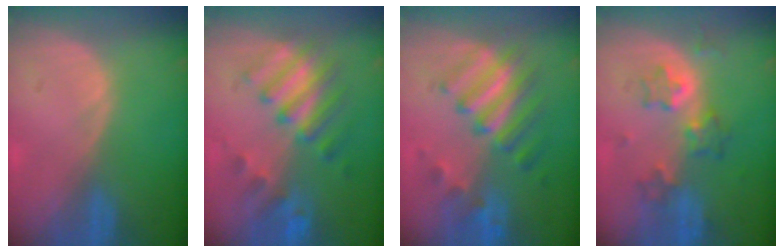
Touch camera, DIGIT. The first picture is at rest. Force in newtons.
{"total": 7.7, "press": 7.5, "slide": 1.8}
{"total": 7.7, "press": 7.7, "slide": 1.0}
{"total": 5.8, "press": 5.7, "slide": 1.2}